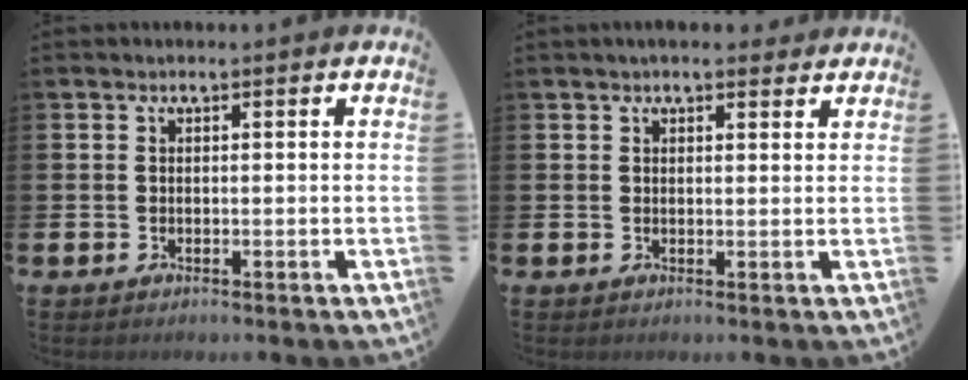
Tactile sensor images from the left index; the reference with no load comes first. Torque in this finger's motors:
{"motor_torque": [0.33, -0.86, 0.06, 0.01]}